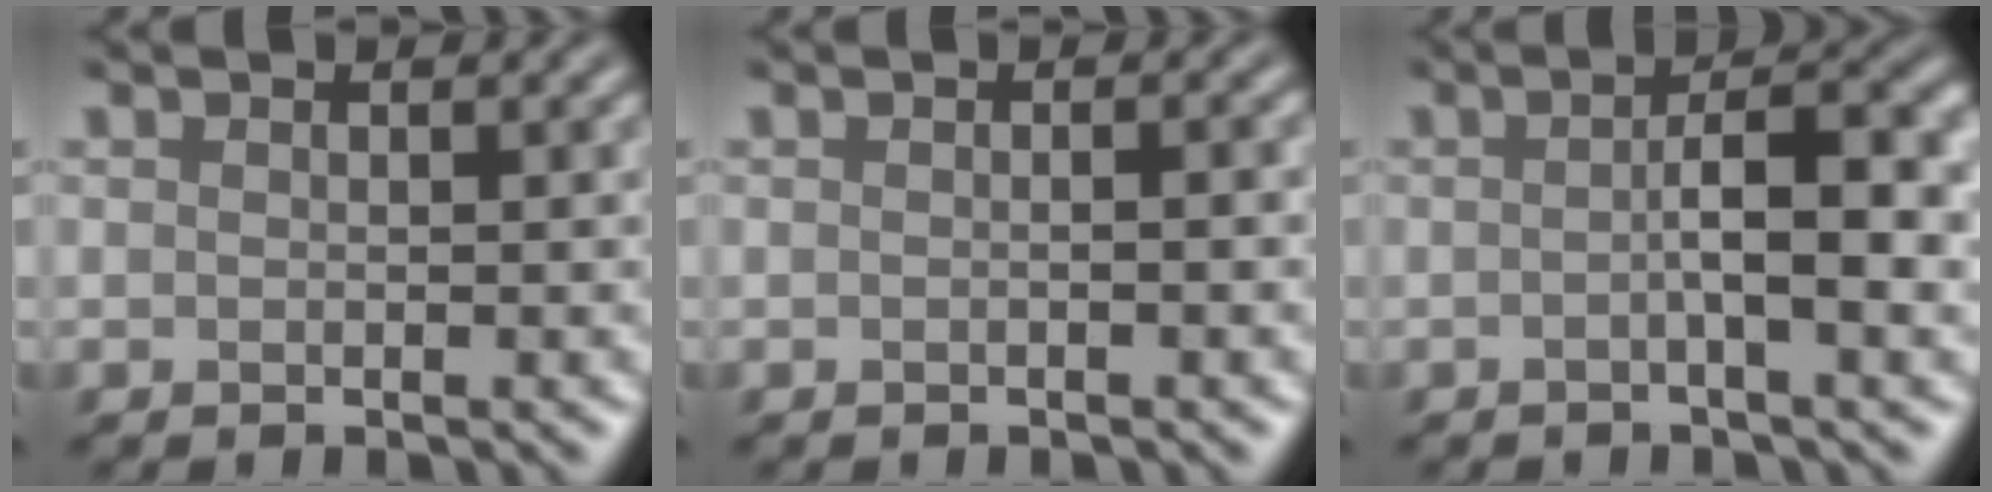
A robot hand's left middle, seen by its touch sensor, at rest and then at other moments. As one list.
[{"total": 0.8, "force": [-0.2, 0.1, 0.8], "torque": [-0.012, 0.002, -0.003]}, {"total": 5.5, "force": [-0.3, 1.2, 5.3], "torque": [-0.083, 0.009, -0.008]}]